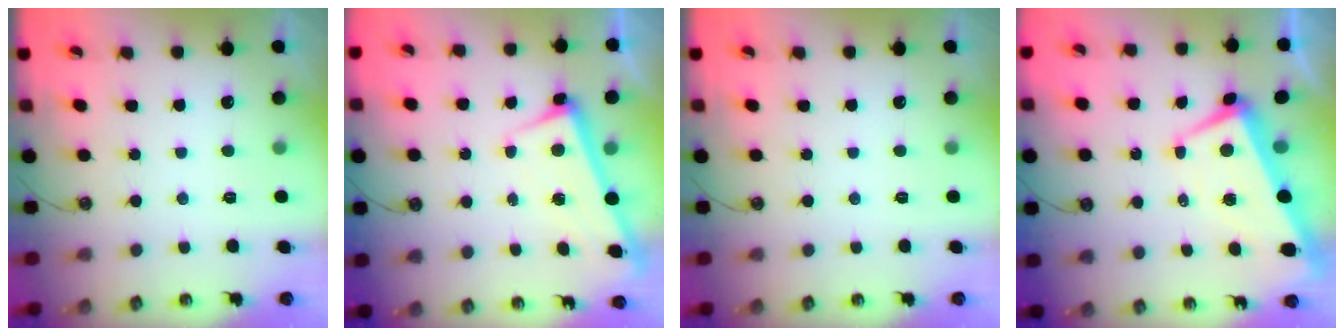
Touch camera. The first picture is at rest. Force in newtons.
{"total": 2.9, "press": 2.9, "slide": 0.4}
{"total": 0.0}
{"total": 2.0, "press": 1.6, "slide": 1.2}